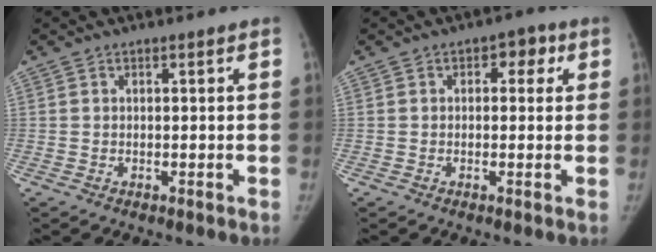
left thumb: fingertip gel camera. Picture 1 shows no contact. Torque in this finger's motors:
{"motor_torque": [-0.30, 0.17, 0.05, 0.48, -0.05]}